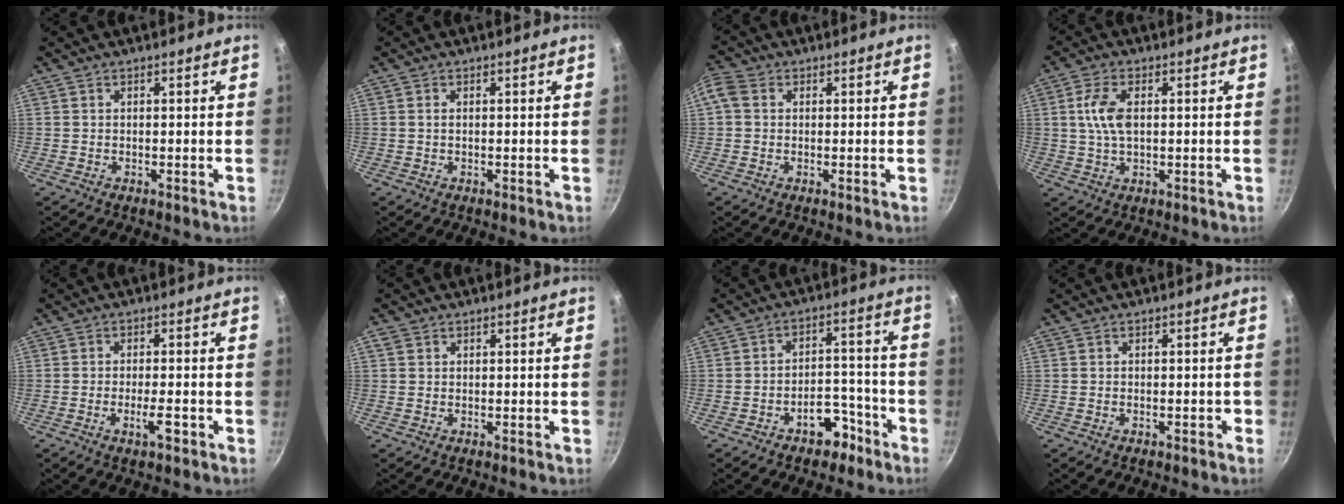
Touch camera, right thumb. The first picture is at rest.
{"total": 0.6, "force": [0.1, 0.3, 0.5], "torque": [-0.010, 0.001, 0.002]}
{"total": 3.6, "force": [0.6, 2.9, 2.1], "torque": [-0.047, 0.012, -0.001]}
{"total": 6.5, "force": [1.0, 3.4, 5.4], "torque": [-0.107, 0.006, 0.019]}
{"total": 3.9, "force": [-1.7, 1.0, 3.4], "torque": [-0.052, 0.010, -0.030]}
{"total": 1.2, "force": [0.5, 1.0, 0.5], "torque": [-0.011, 0.001, 0.008]}
{"total": 7.5, "force": [-4.7, 4.4, 3.8], "torque": [-0.019, 0.054, -0.057]}
{"total": 1.2, "force": [-0.7, 0.7, 0.7], "torque": [0.000, 0.014, -0.006]}